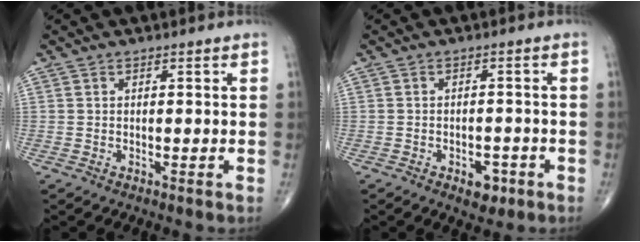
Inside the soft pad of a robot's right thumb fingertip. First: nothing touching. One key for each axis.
{"total": 3.9, "fx": -2.0, "fy": 2.3, "fz": 2.5, "tx": -0.016, "ty": 0.010, "tz": -0.023}